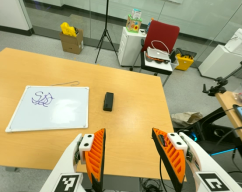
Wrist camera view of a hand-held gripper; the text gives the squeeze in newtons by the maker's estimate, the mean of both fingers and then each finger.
{"total": 0.0}